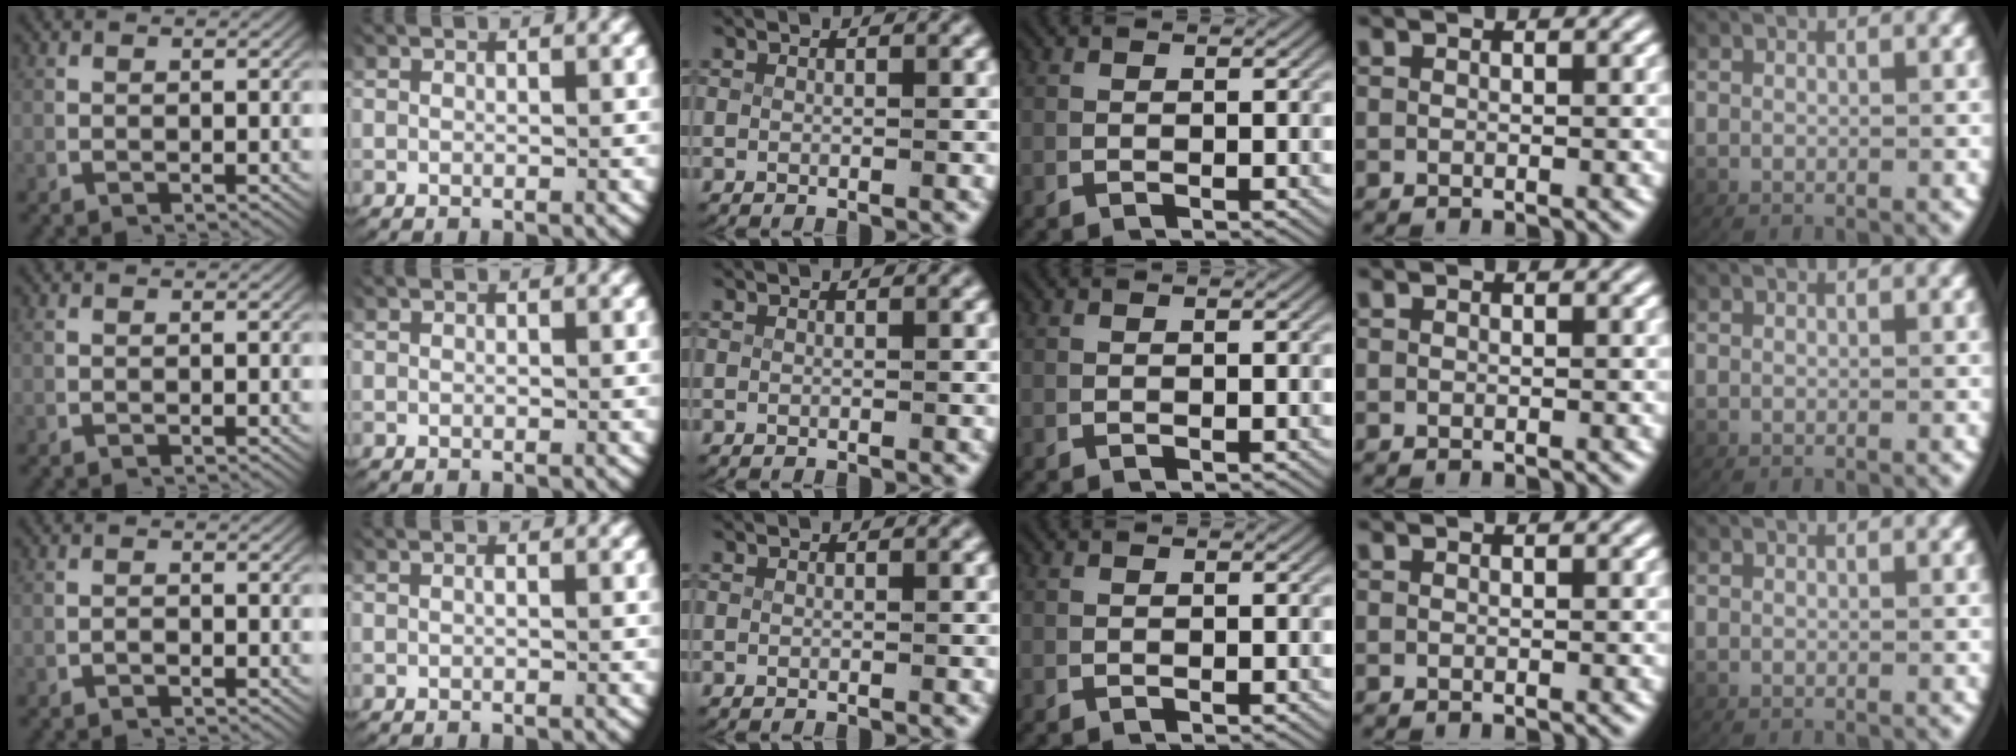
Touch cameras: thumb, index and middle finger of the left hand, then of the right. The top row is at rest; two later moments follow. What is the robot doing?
{"motion": "lift_and_place", "object": "paper"}